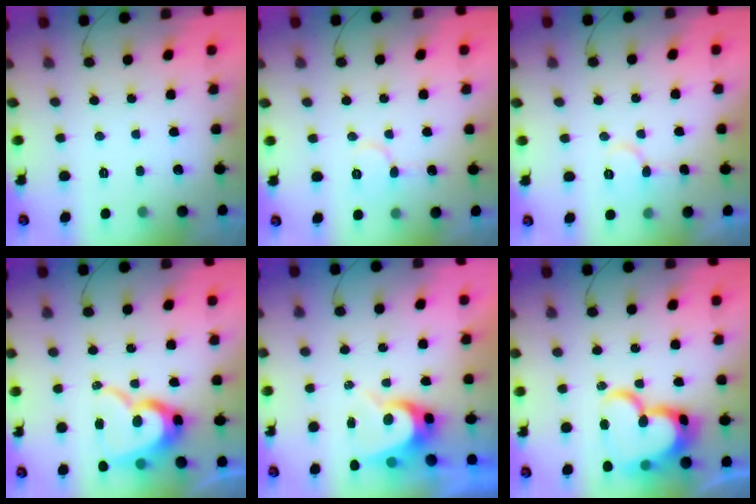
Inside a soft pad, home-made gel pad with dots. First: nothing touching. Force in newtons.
{"total": 6.2, "press": 6.2, "slide": 0.5}
{"total": 6.3, "press": 6.3, "slide": 0.5}
{"total": 14.1, "press": 14.0, "slide": 1.5}
{"total": 7.7, "press": 7.7, "slide": 0.6}
{"total": 21.0, "press": 20.9, "slide": 2.2}